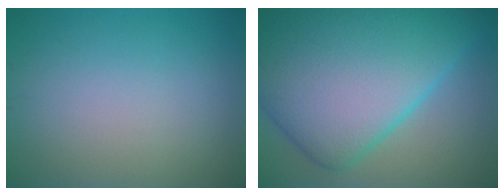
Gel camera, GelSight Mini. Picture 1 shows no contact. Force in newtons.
{"total": 16.2, "press": 16.2, "slide": 0.3}